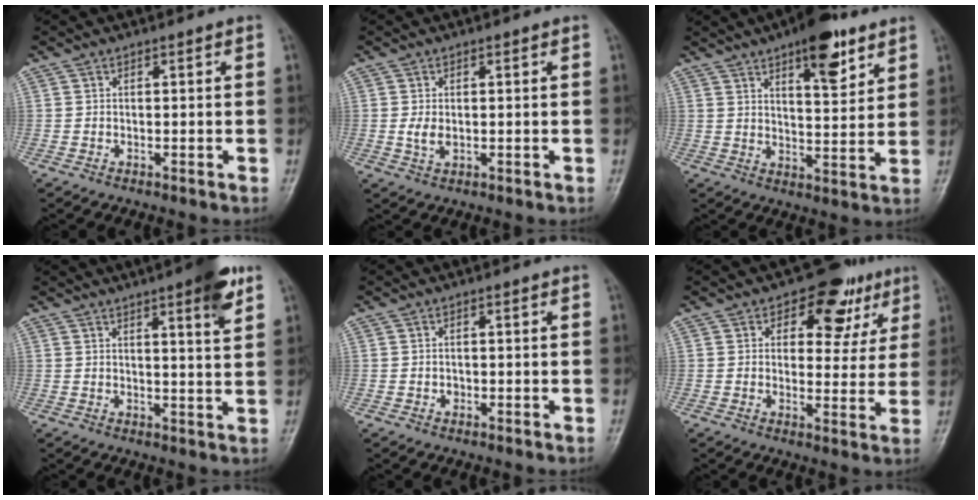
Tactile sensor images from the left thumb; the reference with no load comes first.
{"total": 2.5, "force": [0.0, 1.5, 2.0], "torque": [-0.041, -0.001, 0.003]}
{"total": 11.3, "force": [6.7, 4.1, 8.1], "torque": [-0.095, -0.036, 0.099]}
{"total": 7.8, "force": [4.5, 1.0, 6.3], "torque": [-0.080, -0.021, 0.057]}
{"total": 0.8, "force": [-0.2, 0.7, 0.3], "torque": [-0.002, 0.003, -0.002]}
{"total": 10.7, "force": [5.0, 6.8, 6.7], "torque": [-0.030, -0.014, 0.061]}